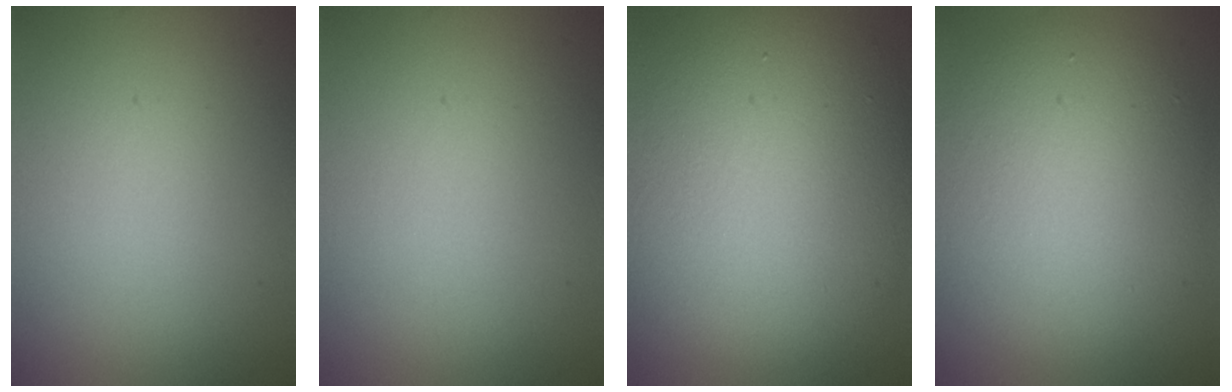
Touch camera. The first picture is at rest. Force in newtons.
{"total": 0.0}
{"total": 13.0, "press": 12.9, "slide": 0.9}
{"total": 8.1, "press": 8.0, "slide": 0.5}